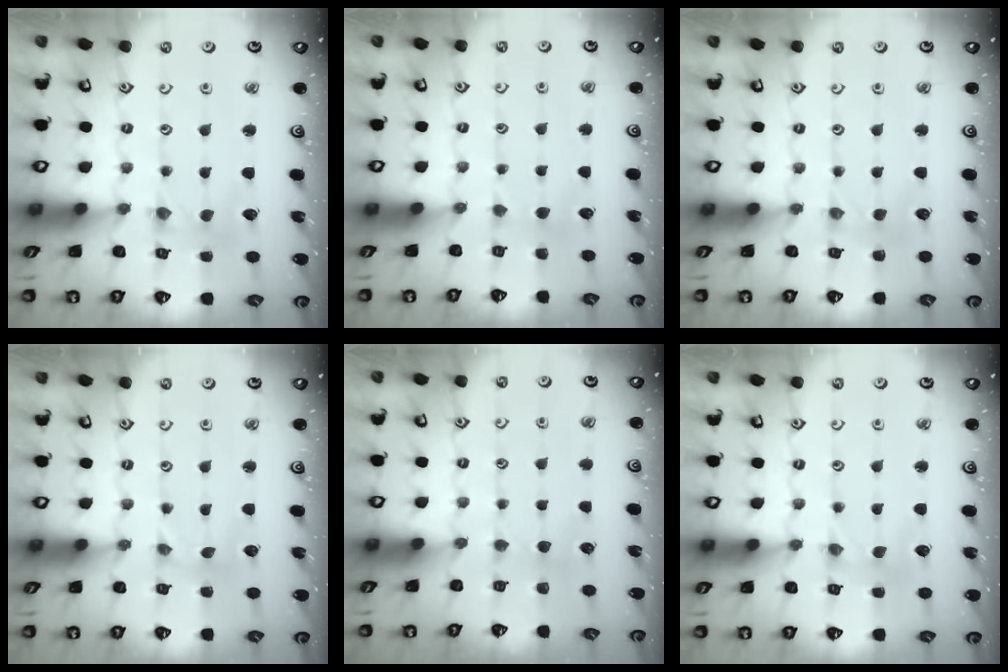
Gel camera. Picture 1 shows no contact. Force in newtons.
{"total": 2.3, "press": 2.3, "slide": 0.3}
{"total": 2.5, "press": 2.5, "slide": 0.4}
{"total": 0.0}
{"total": 3.3, "press": 3.2, "slide": 0.5}
{"total": 0.0}